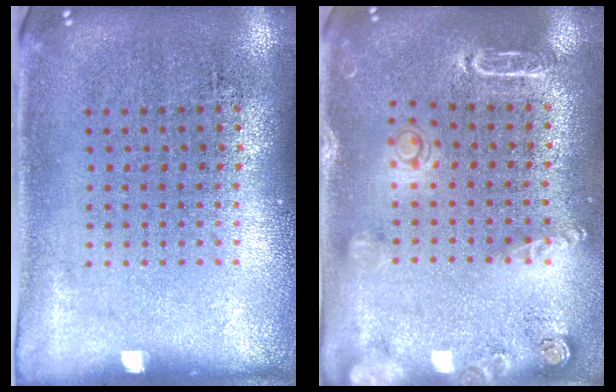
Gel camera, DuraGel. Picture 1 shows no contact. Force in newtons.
{"total": 1.8, "press": 1.8, "slide": 0.3}